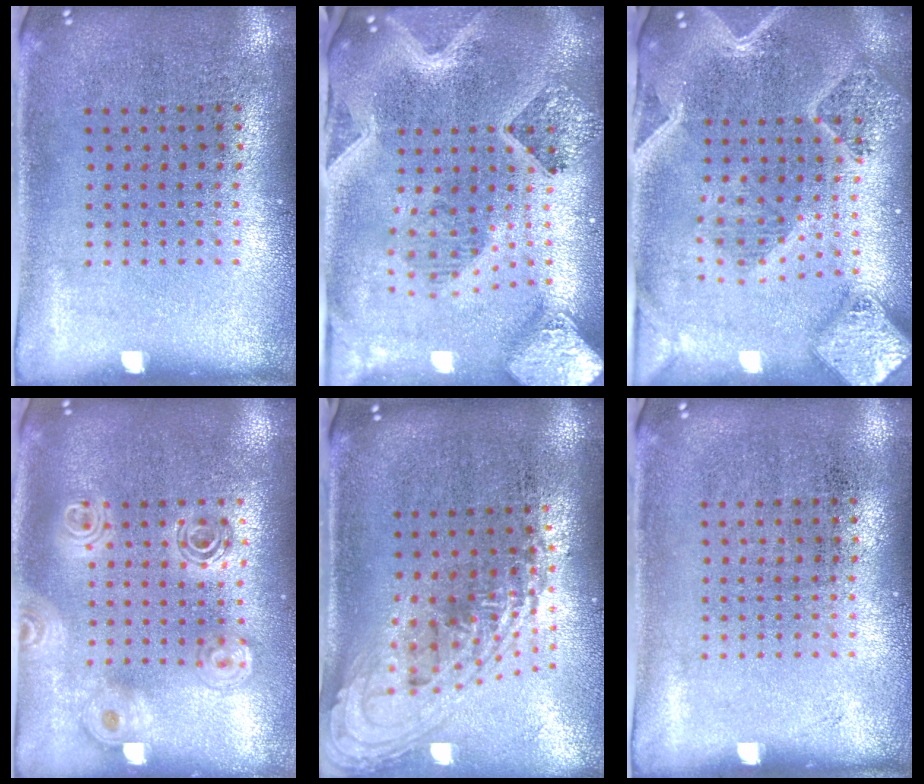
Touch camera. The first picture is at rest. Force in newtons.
{"total": 4.1, "press": 3.2, "slide": 2.6}
{"total": 3.2, "press": 2.7, "slide": 1.6}
{"total": 1.8, "press": 1.6, "slide": 0.9}
{"total": 2.1, "press": 1.5, "slide": 1.4}
{"total": 0.0}